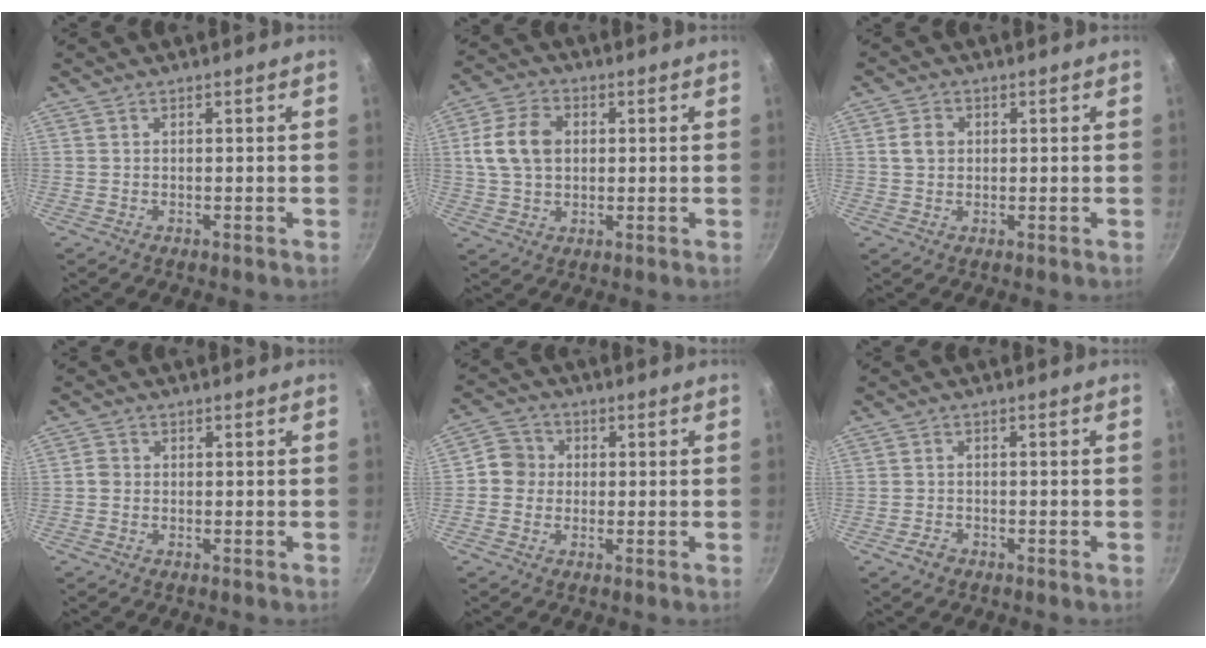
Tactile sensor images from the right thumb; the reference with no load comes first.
{"total": 10.4, "force": [1.5, 7.5, 7.0], "torque": [-0.119, 0.014, 0.022]}
{"total": 3.5, "force": [0.5, 2.9, 1.9], "torque": [-0.023, 0.005, 0.005]}
{"total": 1.6, "force": [-0.4, 1.5, 0.6], "torque": [-0.007, 0.007, -0.011]}
{"total": 5.6, "force": [-0.1, 5.3, 1.8], "torque": [0.001, 0.012, -0.021]}
{"total": 2.2, "force": [-1.4, 1.4, 0.8], "torque": [-0.012, 0.016, -0.024]}